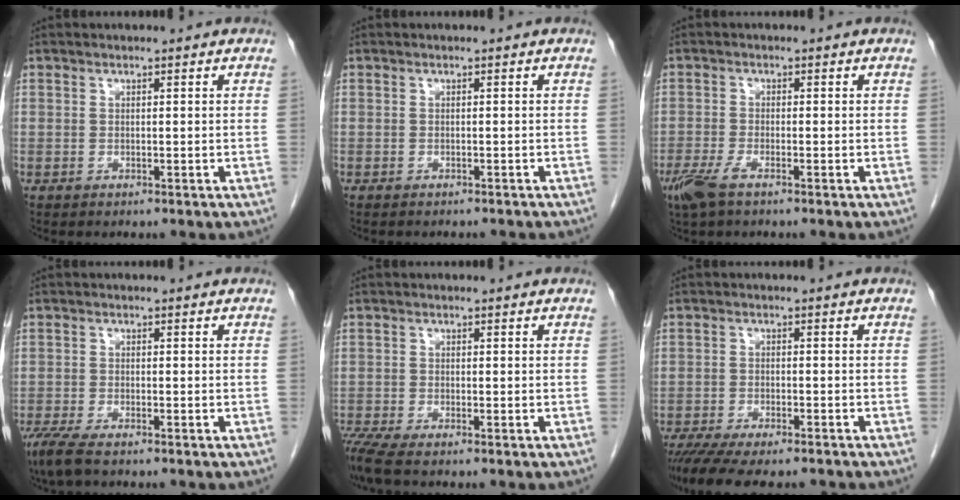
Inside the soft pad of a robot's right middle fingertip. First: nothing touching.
{"total": 4.8, "force": [-4.3, 1.1, 1.8], "torque": [-0.022, -0.006, -0.047]}
{"total": 3.9, "force": [-2.6, 0.9, 2.8], "torque": [-0.066, -0.009, -0.052]}
{"total": 4.7, "force": [-3.5, 0.9, 3.0], "torque": [-0.062, -0.015, -0.059]}
{"total": 3.2, "force": [-2.6, -0.2, 1.8], "torque": [-0.039, -0.011, -0.055]}
{"total": 12.2, "force": [-10.3, 3.1, 5.8], "torque": [-0.102, -0.016, -0.151]}